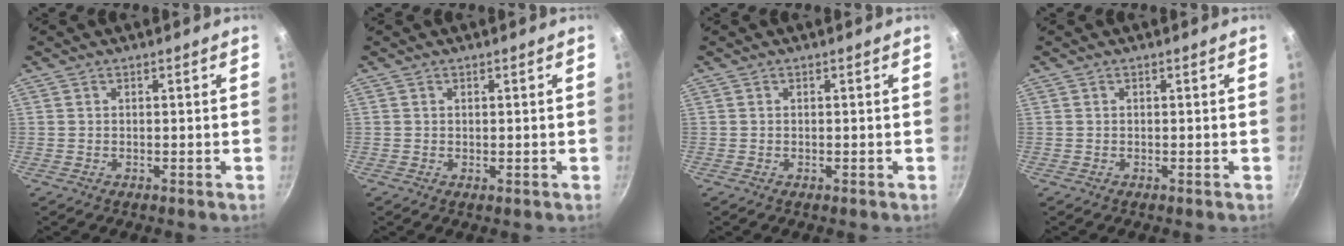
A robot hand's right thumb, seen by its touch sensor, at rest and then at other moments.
{"total": 0.0}
{"total": 0.0}
{"total": 0.0}